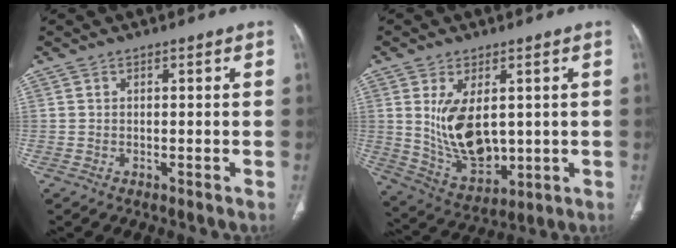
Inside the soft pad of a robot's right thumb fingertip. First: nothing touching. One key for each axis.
{"total": 12.4, "fx": 1.7, "fy": 7.1, "fz": 10.0, "tx": -0.160, "ty": -0.019, "tz": 0.055}